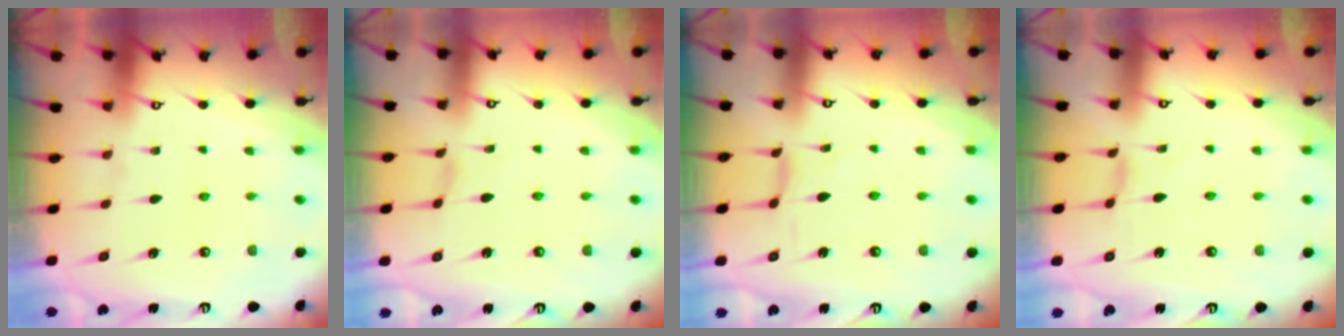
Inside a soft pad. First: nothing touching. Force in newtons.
{"total": 0.0}
{"total": 1.2, "press": 1.2, "slide": 0.0}
{"total": 0.6, "press": 0.6, "slide": 0.2}